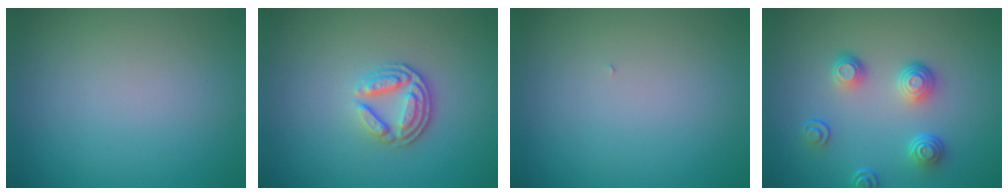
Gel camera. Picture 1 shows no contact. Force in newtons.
{"total": 3.7, "press": 2.8, "slide": 2.5}
{"total": 0.0}
{"total": 3.7, "press": 2.9, "slide": 2.3}